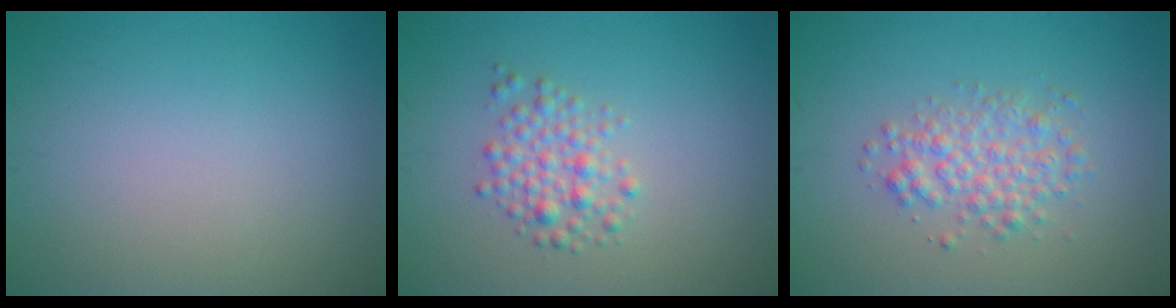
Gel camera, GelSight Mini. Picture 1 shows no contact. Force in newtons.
{"total": 2.6, "press": 2.6, "slide": 0.1}
{"total": 3.0, "press": 3.0, "slide": 0.1}